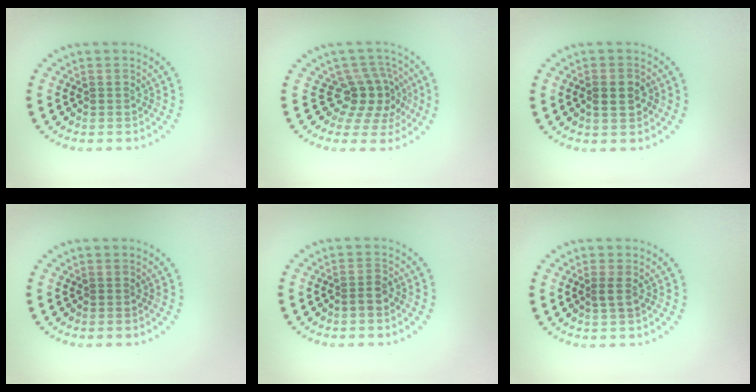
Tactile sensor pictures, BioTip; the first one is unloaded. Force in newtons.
{"total": 3.7, "press": 2.8, "slide": 2.5}
{"total": 2.5, "press": 2.4, "slide": 0.2}
{"total": 0.0}
{"total": 1.2, "press": 1.0, "slide": 0.6}
{"total": 1.0, "press": 0.9, "slide": 0.4}